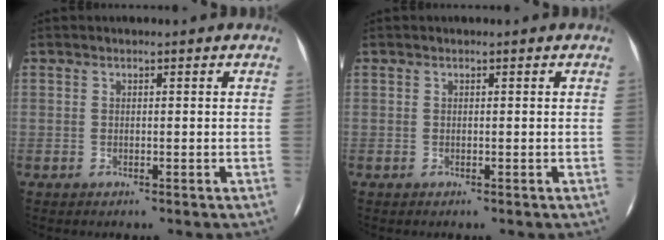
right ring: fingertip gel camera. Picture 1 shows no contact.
{"total": 0.0}